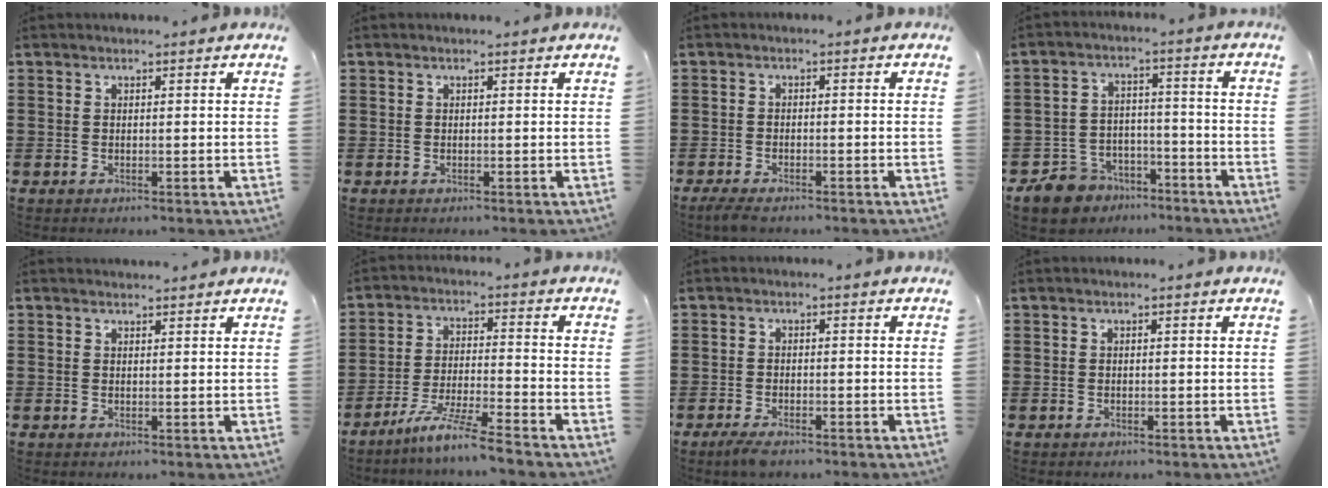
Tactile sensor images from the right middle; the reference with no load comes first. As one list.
[{"total": 0.0}, {"total": 1.6, "force": [-1.3, 0.2, 0.9], "torque": [-0.031, -0.006, -0.029]}, {"total": 6.5, "force": [-5.9, 2.6, 0.7], "torque": [-0.042, 0.014, -0.124]}, {"total": 0.9, "force": [0.8, 0.2, 0.0], "torque": [0.006, -0.005, 0.014]}, {"total": 7.5, "force": [-6.5, -0.6, 3.6], "torque": [-0.074, -0.017, -0.127]}, {"total": 1.8, "force": [-1.4, 0.3, 1.1], "torque": [-0.034, -0.006, -0.031]}, {"total": 0.0}]